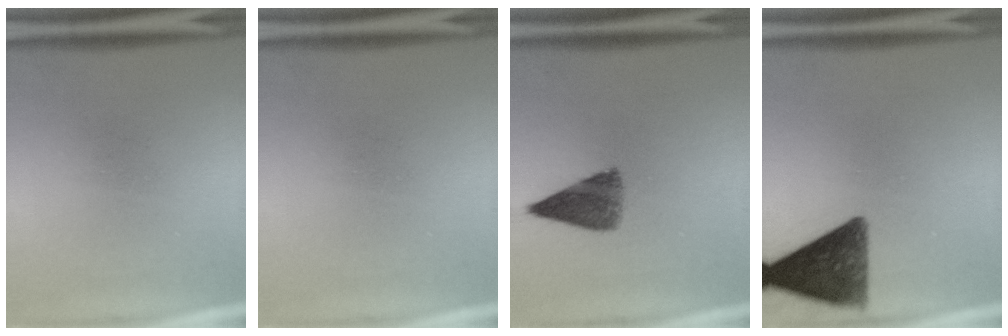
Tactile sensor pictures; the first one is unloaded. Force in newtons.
{"total": 0.0}
{"total": 6.7}
{"total": 11.8}